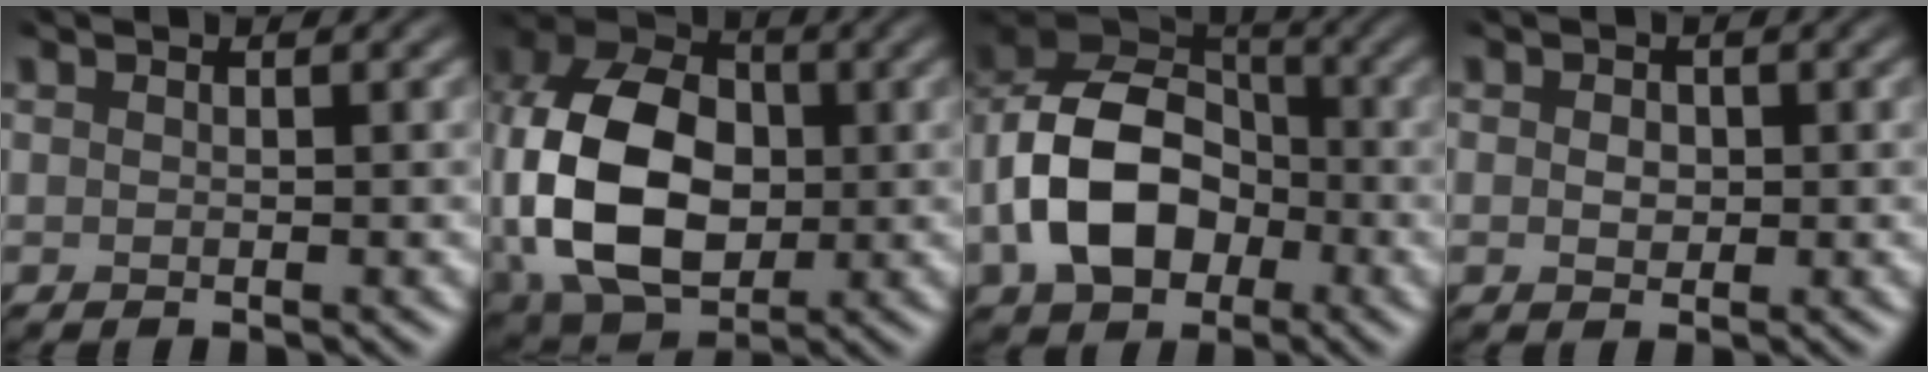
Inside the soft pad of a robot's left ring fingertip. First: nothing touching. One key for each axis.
{"total": 12.4, "fx": -1.4, "fy": 8.9, "fz": 8.5, "tx": -0.200, "ty": -0.006, "tz": -0.019}
{"total": 9.5, "fx": -3.5, "fy": 6.8, "fz": 5.7, "tx": -0.116, "ty": 0.003, "tz": -0.070}
{"total": 1.0, "fx": -0.3, "fy": 0.9, "fz": 0.4, "tx": -0.014, "ty": -0.005, "tz": 0.004}